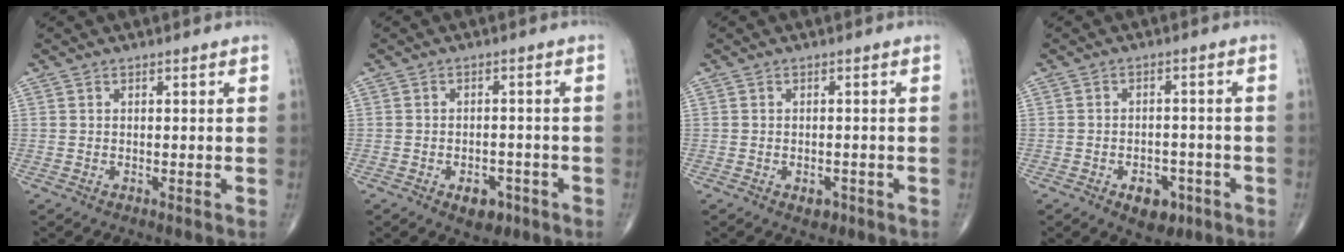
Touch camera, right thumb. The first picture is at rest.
{"total": 4.8, "force": [-2.5, 3.0, 2.9], "torque": [-0.024, 0.014, -0.030]}
{"total": 2.1, "force": [-1.0, 1.4, 1.3], "torque": [-0.010, 0.003, -0.009]}
{"total": 6.2, "force": [-3.1, 3.9, 3.7], "torque": [-0.030, 0.019, -0.039]}